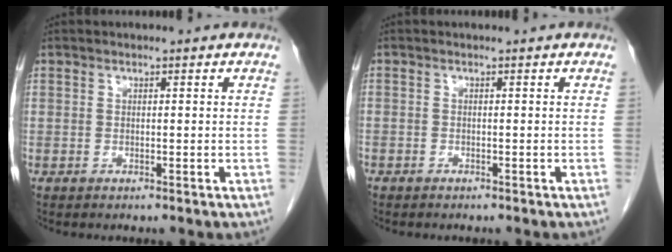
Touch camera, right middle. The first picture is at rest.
{"total": 0.7, "force": [-0.6, 0.3, 0.3], "torque": [-0.004, 0.001, -0.008]}